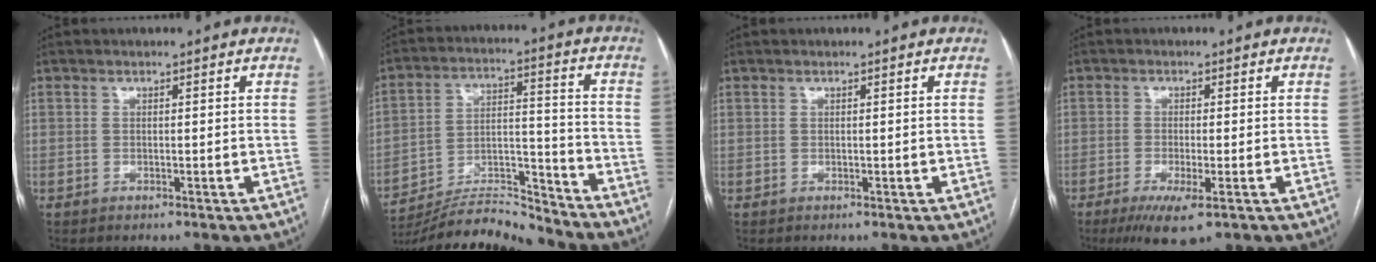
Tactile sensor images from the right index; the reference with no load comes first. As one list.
[{"total": 15.3, "force": [-15.0, 0.3, 2.9], "torque": [-0.051, 0.030, -0.252]}, {"total": 0.0}, {"total": 6.1, "force": [-3.3, 1.0, 5.1], "torque": [-0.089, -0.016, -0.051]}]